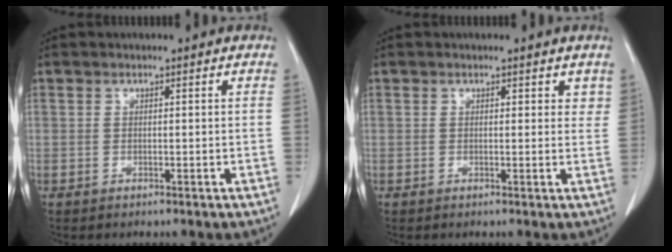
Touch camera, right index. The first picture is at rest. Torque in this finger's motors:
{"motor_torque": [-0.17, 0.02, 0.01, -0.01]}